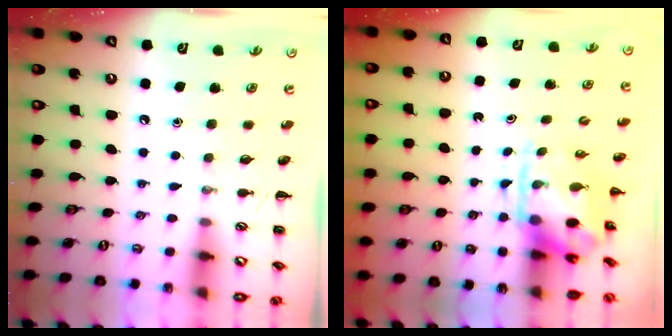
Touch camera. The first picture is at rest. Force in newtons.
{"total": 3.7, "press": 3.6, "slide": 0.9}